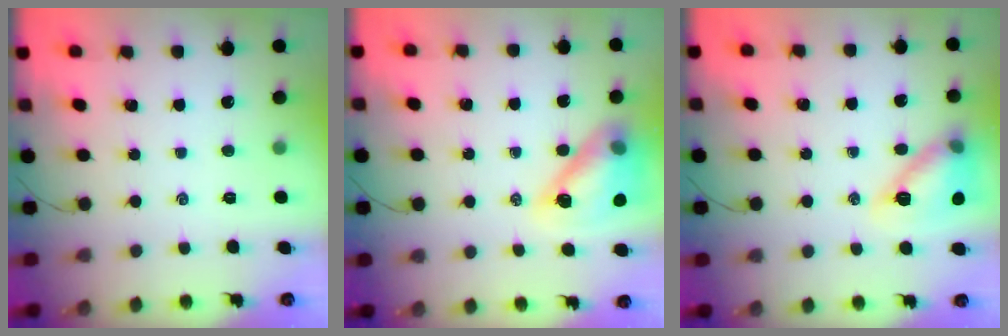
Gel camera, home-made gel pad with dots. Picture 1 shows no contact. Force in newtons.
{"total": 13.9, "press": 13.4, "slide": 3.8}
{"total": 13.4, "press": 13.3, "slide": 1.8}